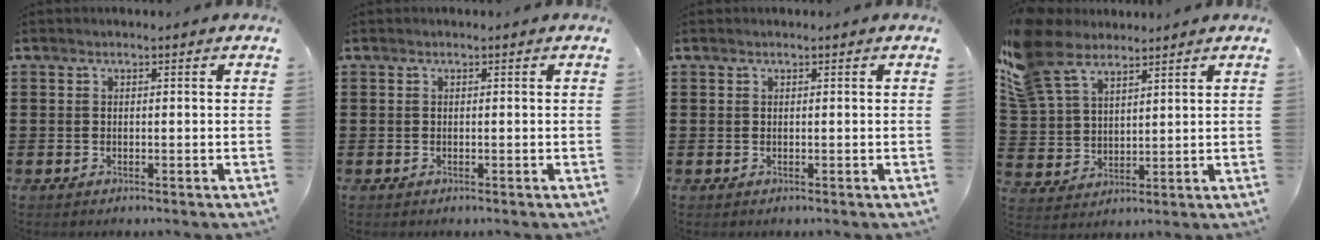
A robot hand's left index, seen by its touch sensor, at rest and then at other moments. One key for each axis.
{"total": 0.0}
{"total": 0.0}
{"total": 10.1, "fx": 7.7, "fy": 4.8, "fz": 4.5, "tx": -0.134, "ty": -0.013, "tz": 0.146}